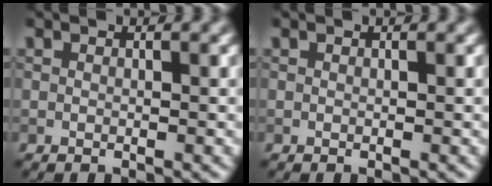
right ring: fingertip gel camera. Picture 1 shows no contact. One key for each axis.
{"total": 0.0}